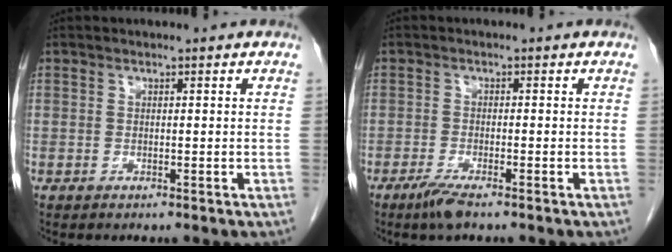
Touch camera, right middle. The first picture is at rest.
{"total": 3.1, "force": [-2.2, 0.2, 2.2], "torque": [-0.049, -0.007, -0.044]}